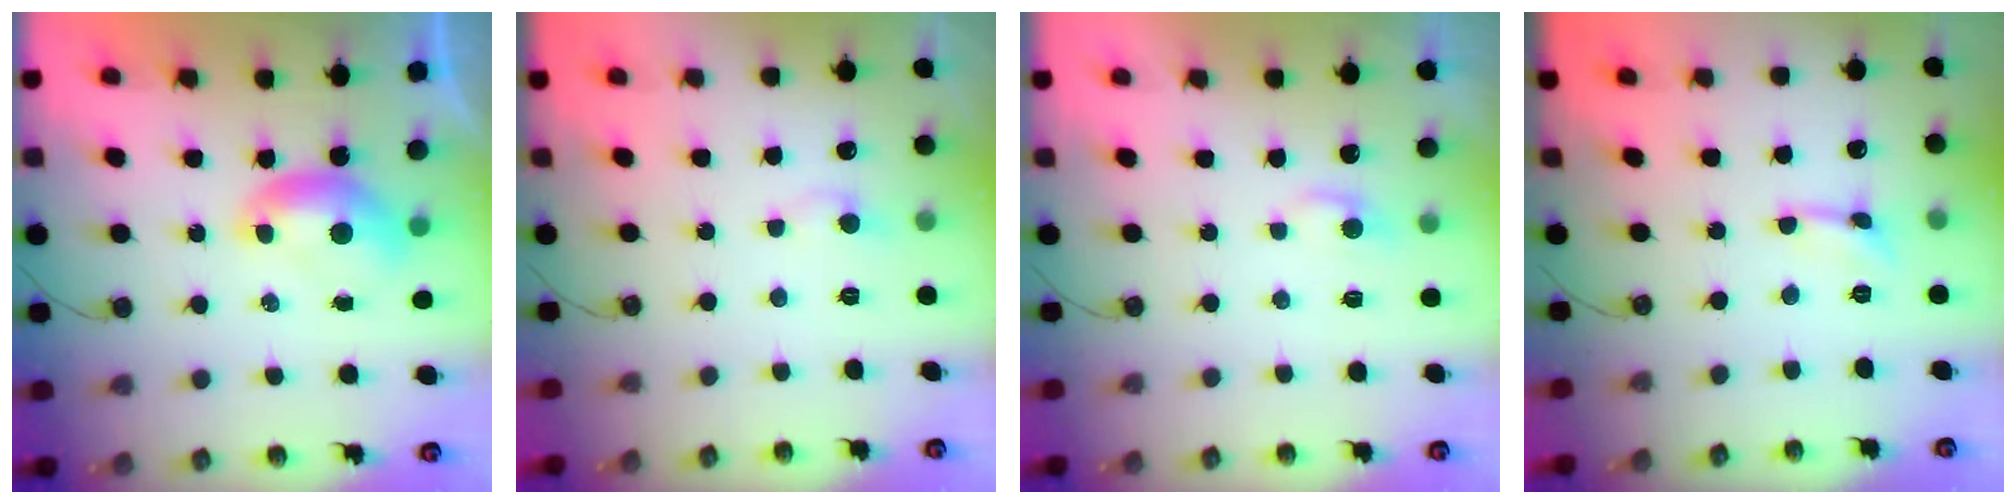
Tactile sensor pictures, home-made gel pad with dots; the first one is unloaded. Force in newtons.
{"total": 1.5, "press": 1.4, "slide": 0.7}
{"total": 1.2, "press": 1.1, "slide": 0.6}
{"total": 0.0}